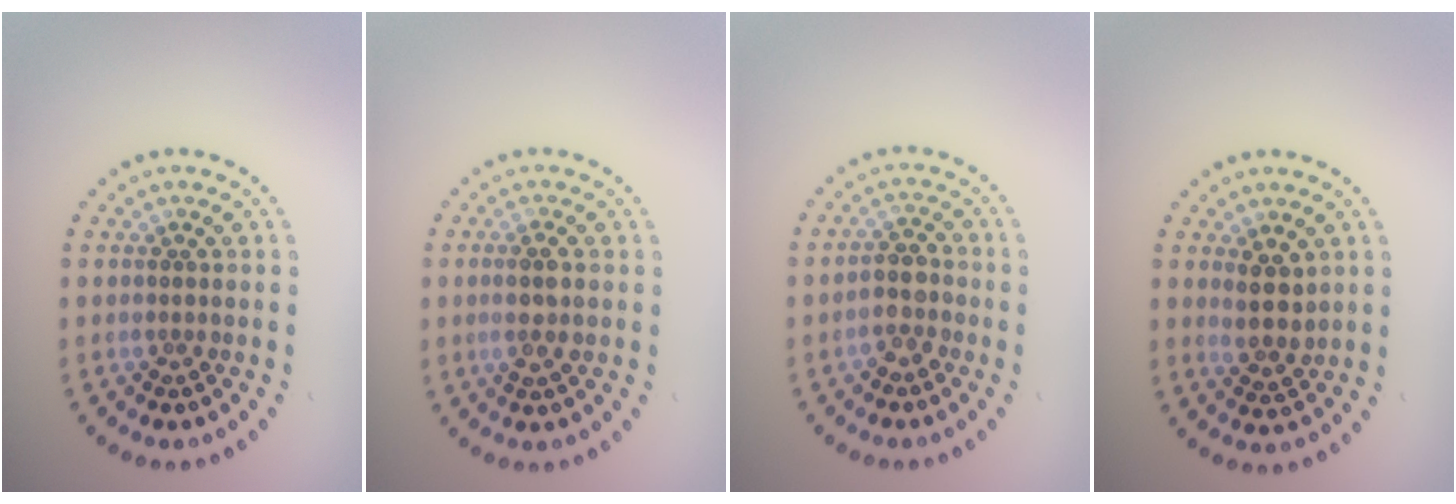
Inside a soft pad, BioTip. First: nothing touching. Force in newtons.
{"total": 1.7, "press": 1.5, "slide": 0.8}
{"total": 2.2, "press": 2.0, "slide": 0.8}
{"total": 2.6, "press": 2.3, "slide": 1.1}